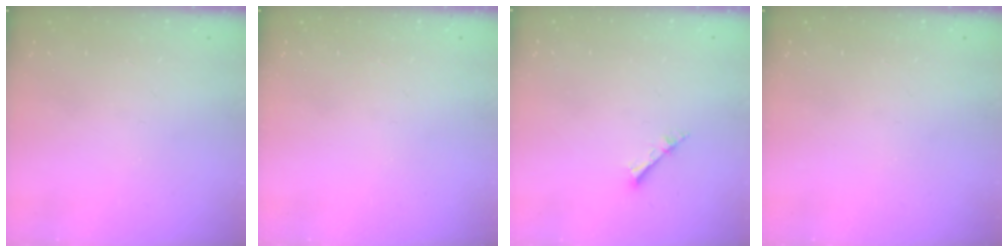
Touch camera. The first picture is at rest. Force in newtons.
{"total": 0.0}
{"total": 2.6, "press": 2.6, "slide": 0.3}
{"total": 0.0}